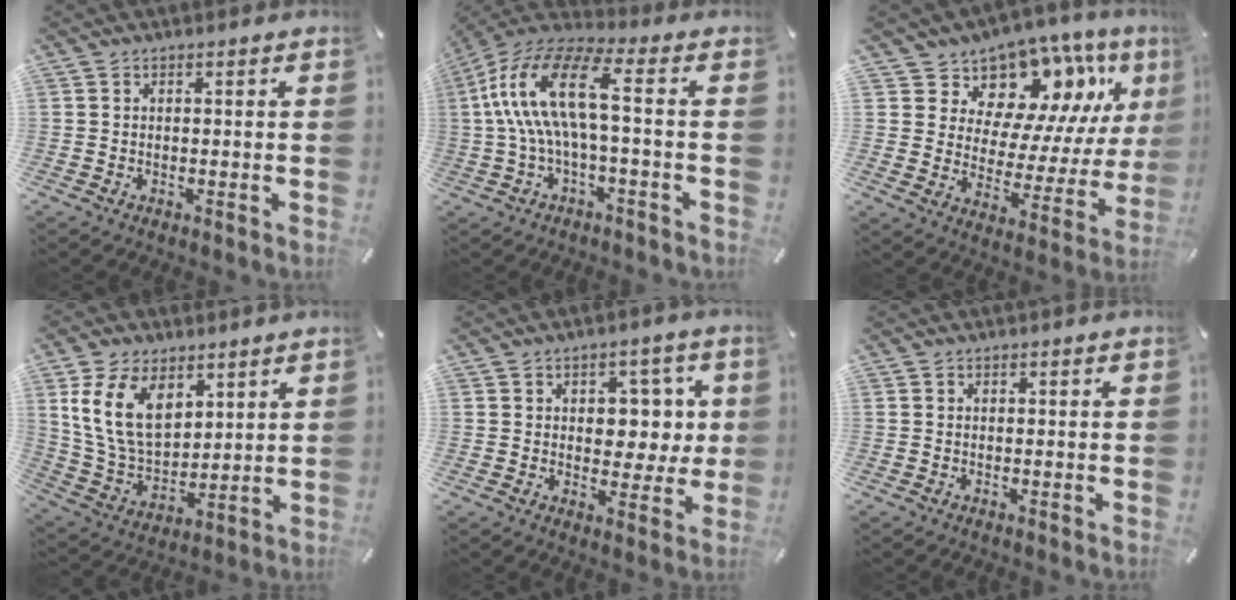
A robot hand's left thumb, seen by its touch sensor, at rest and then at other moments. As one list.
[{"total": 15.6, "force": [1.0, 4.9, 14.8], "torque": [-0.317, 0.001, 0.003]}, {"total": 11.3, "force": [8.3, 7.5, 1.9], "torque": [-0.026, -0.095, 0.147]}, {"total": 14.2, "force": [6.1, 9.8, 8.2], "torque": [-0.197, -0.020, 0.114]}, {"total": 7.5, "force": [1.7, 5.9, 4.3], "torque": [-0.046, -0.005, 0.023]}, {"total": 0.0}]